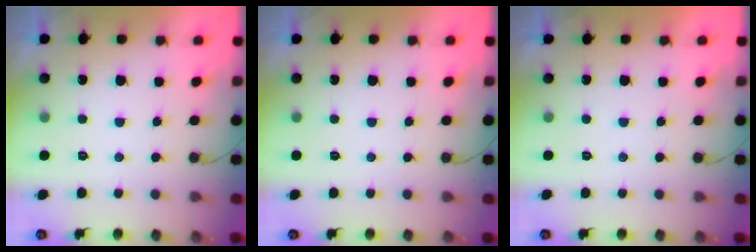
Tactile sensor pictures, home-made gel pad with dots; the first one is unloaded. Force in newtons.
{"total": 0.0}
{"total": 1.7, "press": 1.7, "slide": 0.1}